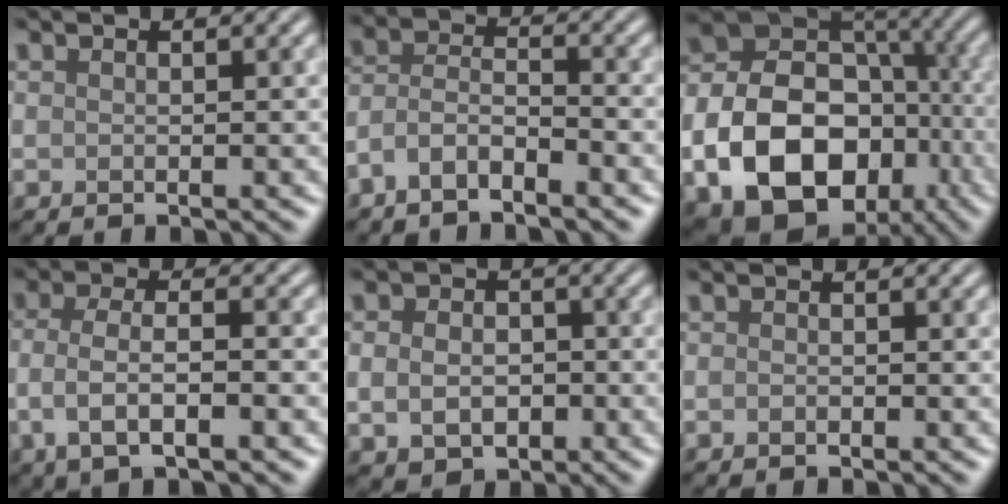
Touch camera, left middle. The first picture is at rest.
{"total": 3.5, "force": [-2.5, 1.2, 2.1], "torque": [-0.044, 0.006, -0.057]}
{"total": 15.1, "force": [-4.5, 11.1, 9.1], "torque": [-0.187, -0.020, -0.079]}
{"total": 4.8, "force": [-1.6, 1.7, 4.2], "torque": [-0.088, -0.002, -0.031]}
{"total": 4.8, "force": [-0.7, 3.8, 2.8], "torque": [-0.042, -0.005, -0.017]}
{"total": 0.6, "force": [-0.3, 0.4, 0.4], "torque": [-0.006, -0.002, -0.007]}